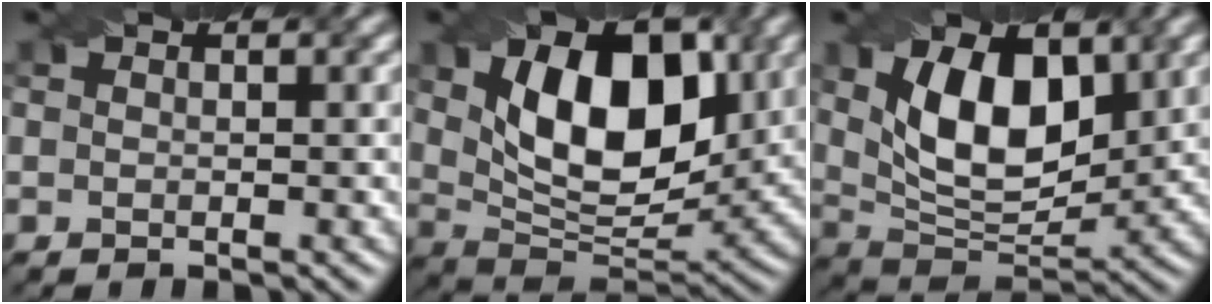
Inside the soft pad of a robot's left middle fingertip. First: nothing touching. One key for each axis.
{"total": 11.5, "fx": 2.7, "fy": 6.5, "fz": 9.2, "tx": -0.143, "ty": 0.002, "tz": 0.044}
{"total": 9.0, "fx": 2.3, "fy": 4.9, "fz": 7.1, "tx": -0.129, "ty": 0.001, "tz": 0.037}